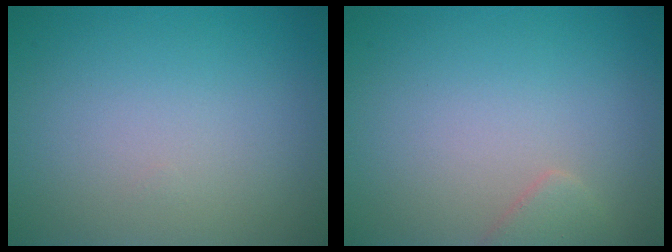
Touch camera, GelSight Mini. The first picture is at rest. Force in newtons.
{"total": 1.4, "press": 1.4, "slide": 0.1}